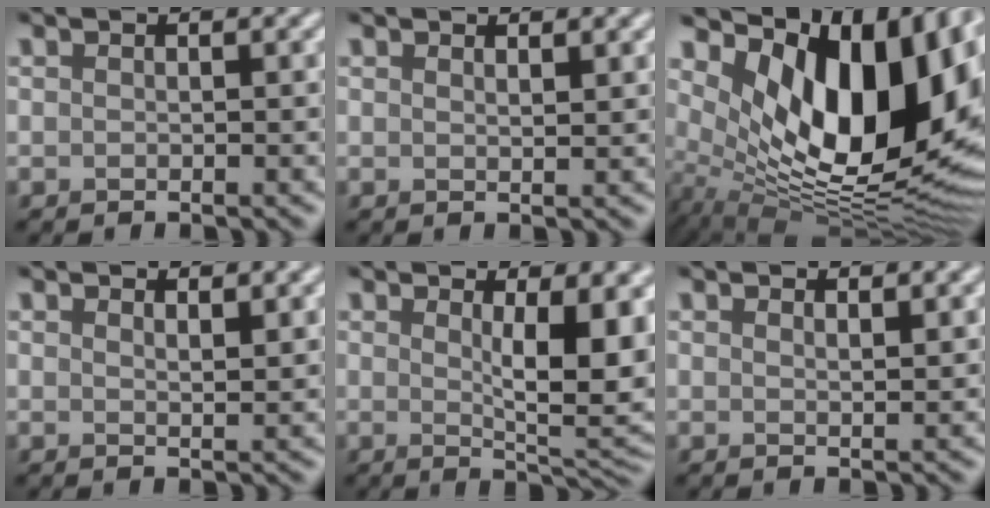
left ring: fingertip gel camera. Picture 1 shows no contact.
{"total": 0.9, "force": [0.8, 0.1, 0.4], "torque": [-0.003, -0.001, 0.014]}
{"total": 14.7, "force": [4.0, 7.2, 12.2], "torque": [-0.173, -0.016, 0.076]}
{"total": 1.6, "force": [1.4, 0.3, 0.8], "torque": [-0.009, -0.001, 0.023]}
{"total": 7.9, "force": [1.6, 2.3, 7.4], "torque": [-0.104, -0.013, 0.033]}
{"total": 1.2, "force": [1.1, 0.2, 0.6], "torque": [-0.005, 0.000, 0.017]}